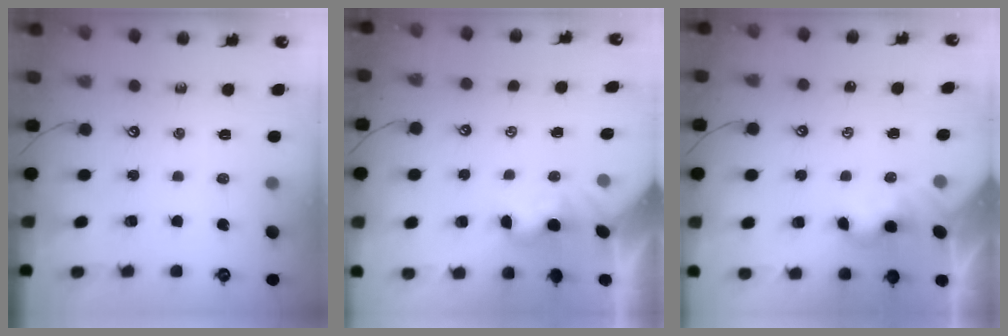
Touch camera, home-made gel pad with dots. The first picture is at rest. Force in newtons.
{"total": 1.9, "press": 1.8, "slide": 0.5}
{"total": 2.4, "press": 2.4, "slide": 0.2}